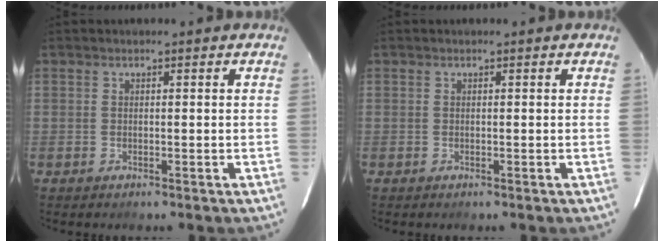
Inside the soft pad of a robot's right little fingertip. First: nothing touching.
{"total": 0.0}